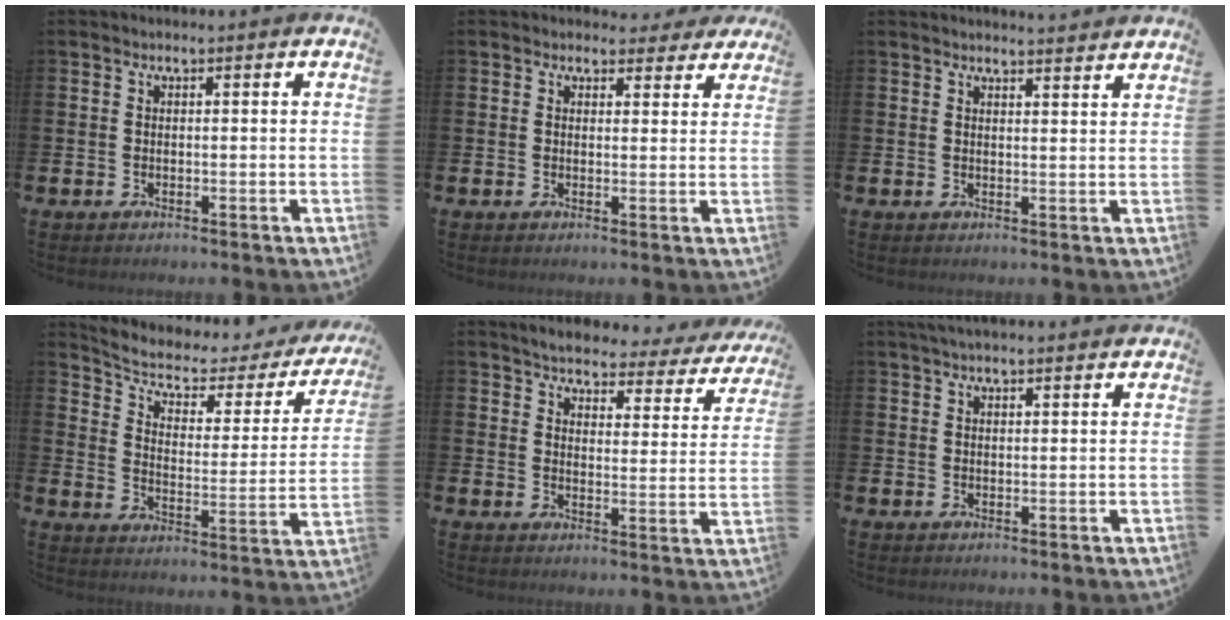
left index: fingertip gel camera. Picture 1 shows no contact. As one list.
[{"total": 2.6, "force": [2.2, 1.2, 0.2], "torque": [0.006, -0.012, 0.036]}, {"total": 2.6, "force": [2.6, -0.2, -0.2], "torque": [0.006, -0.021, 0.046]}, {"total": 4.9, "force": [3.6, 2.1, 2.4], "torque": [-0.076, -0.028, 0.052]}, {"total": 3.5, "force": [3.3, 0.7, 0.8], "torque": [-0.034, -0.033, 0.048]}, {"total": 2.2, "force": [2.1, 0.2, 0.8], "torque": [-0.019, 0.001, 0.038]}]